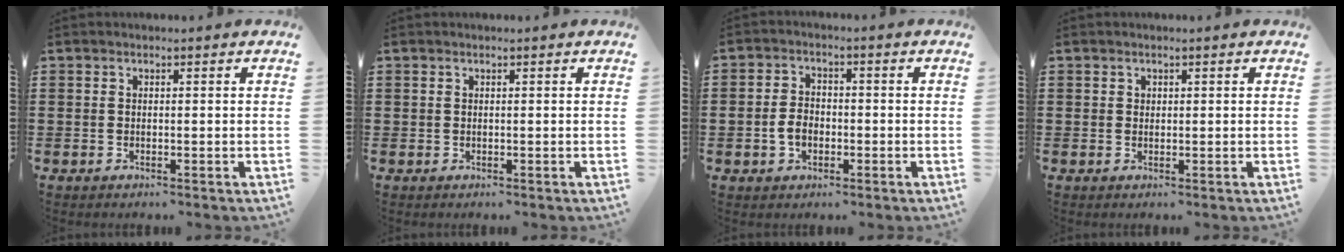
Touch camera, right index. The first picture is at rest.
{"total": 0.0}
{"total": 3.6, "force": [-1.1, 2.6, 2.3], "torque": [-0.054, 0.003, -0.023]}
{"total": 0.6, "force": [0.3, 0.5, 0.1], "torque": [-0.004, 0.002, 0.006]}